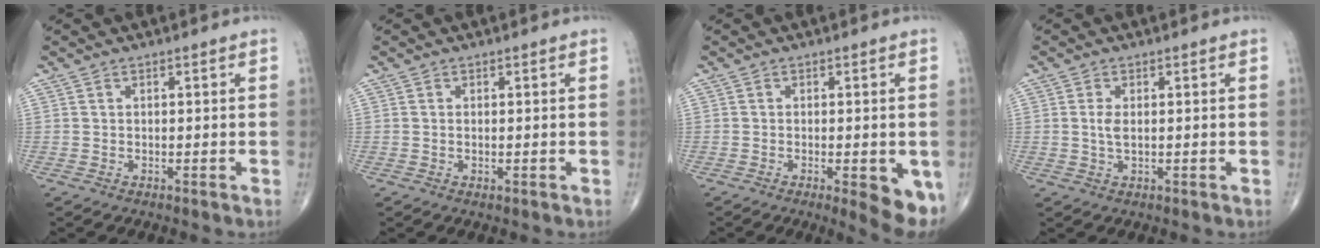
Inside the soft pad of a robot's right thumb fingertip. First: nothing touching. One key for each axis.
{"total": 0.7, "fx": -0.1, "fy": 0.3, "fz": 0.6, "tx": -0.013, "ty": -0.004, "tz": 0.000}
{"total": 8.1, "fx": -2.5, "fy": 2.6, "fz": 7.3, "tx": -0.085, "ty": -0.015, "tz": -0.029}
{"total": 2.3, "fx": 0.2, "fy": 1.0, "fz": 2.0, "tx": -0.046, "ty": -0.003, "tz": 0.005}